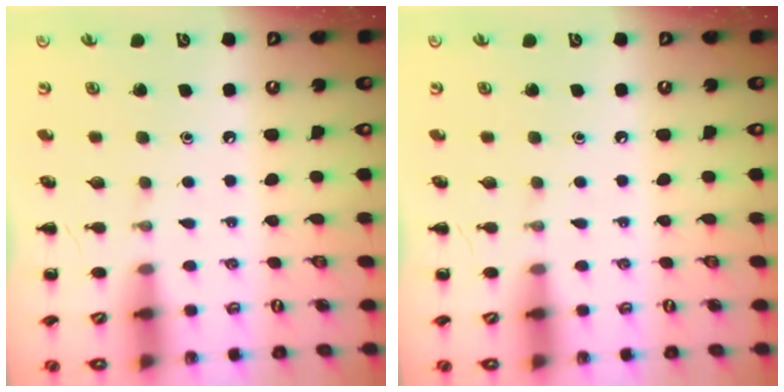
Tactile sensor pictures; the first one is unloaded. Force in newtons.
{"total": 0.0}